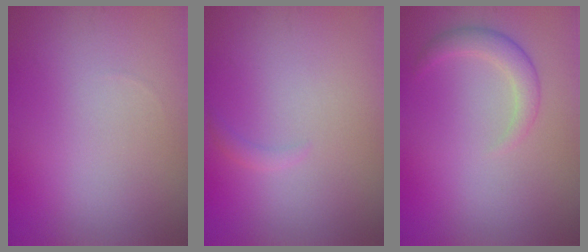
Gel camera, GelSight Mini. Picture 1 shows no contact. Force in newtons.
{"total": 0.8, "press": 0.8, "slide": 0.1}
{"total": 2.2, "press": 2.2, "slide": 0.1}